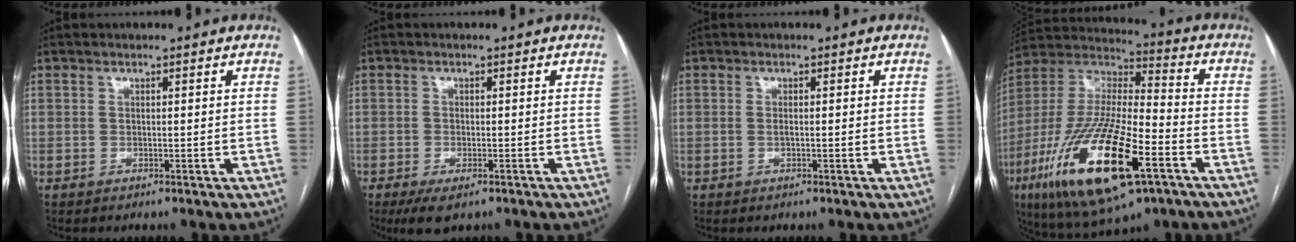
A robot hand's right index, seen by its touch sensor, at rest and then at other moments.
{"total": 4.3, "force": [-2.7, 1.5, 3.0], "torque": [-0.056, -0.008, -0.039]}
{"total": 1.4, "force": [-0.2, 0.3, 1.4], "torque": [-0.029, -0.001, 0.001]}
{"total": 24.8, "force": [-10.6, 6.3, 21.5], "torque": [-0.461, -0.043, -0.184]}